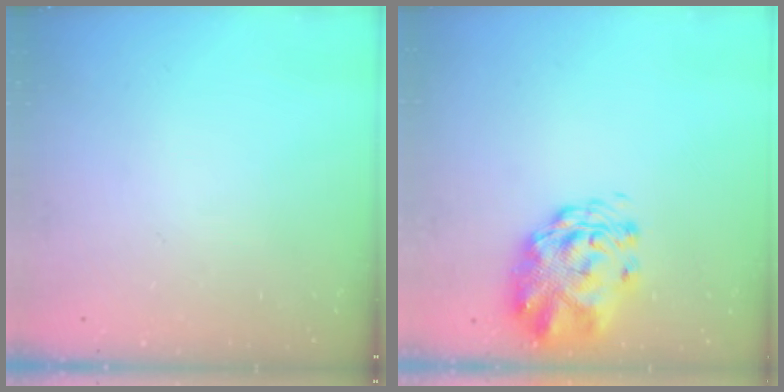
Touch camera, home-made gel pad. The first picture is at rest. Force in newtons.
{"total": 2.8, "press": 2.6, "slide": 1.1}